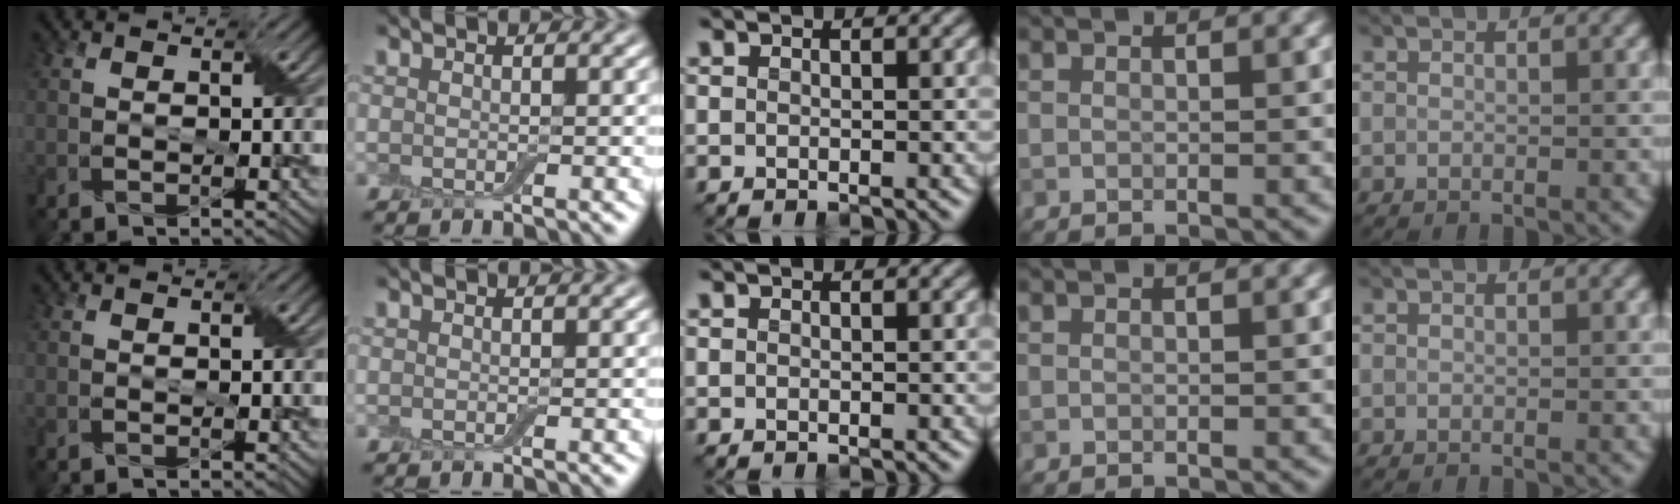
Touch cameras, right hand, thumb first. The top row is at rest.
{}